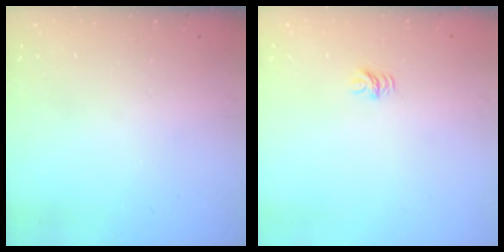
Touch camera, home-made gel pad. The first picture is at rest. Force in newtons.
{"total": 3.9, "press": 3.9, "slide": 0.3}